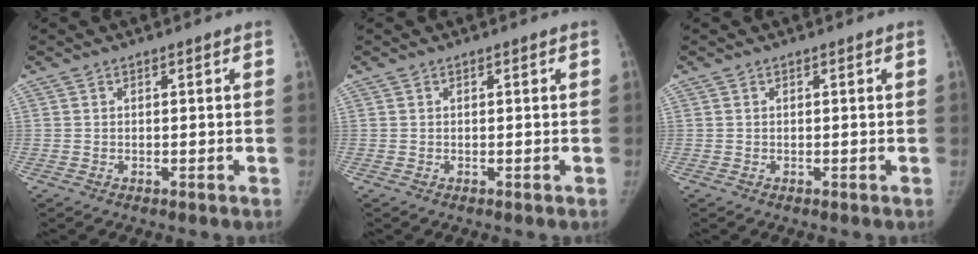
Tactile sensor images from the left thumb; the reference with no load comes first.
{"total": 0.0}
{"total": 0.0}